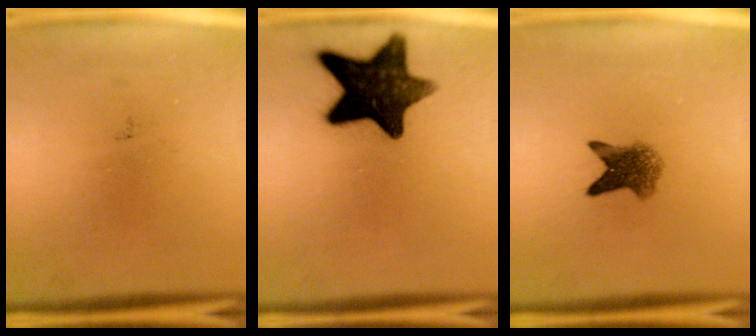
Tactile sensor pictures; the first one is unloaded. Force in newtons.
{"total": 13.9}
{"total": 4.9}